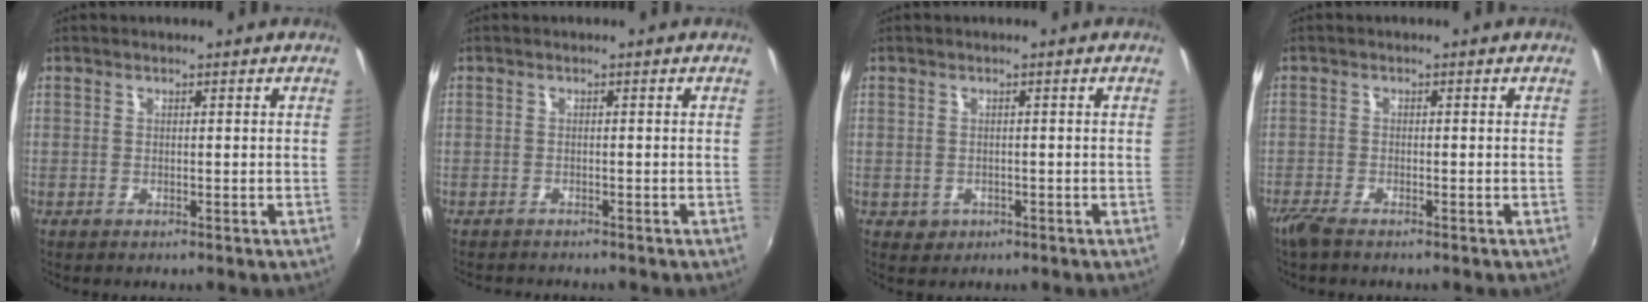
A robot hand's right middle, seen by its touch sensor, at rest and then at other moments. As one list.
[{"total": 2.0, "force": [-1.9, 0.3, 0.4], "torque": [-0.014, -0.014, -0.031]}, {"total": 1.9, "force": [-0.5, 1.8, 0.6], "torque": [-0.012, -0.003, -0.003]}, {"total": 2.9, "force": [-2.4, 0.4, 1.6], "torque": [-0.041, -0.010, -0.049]}]